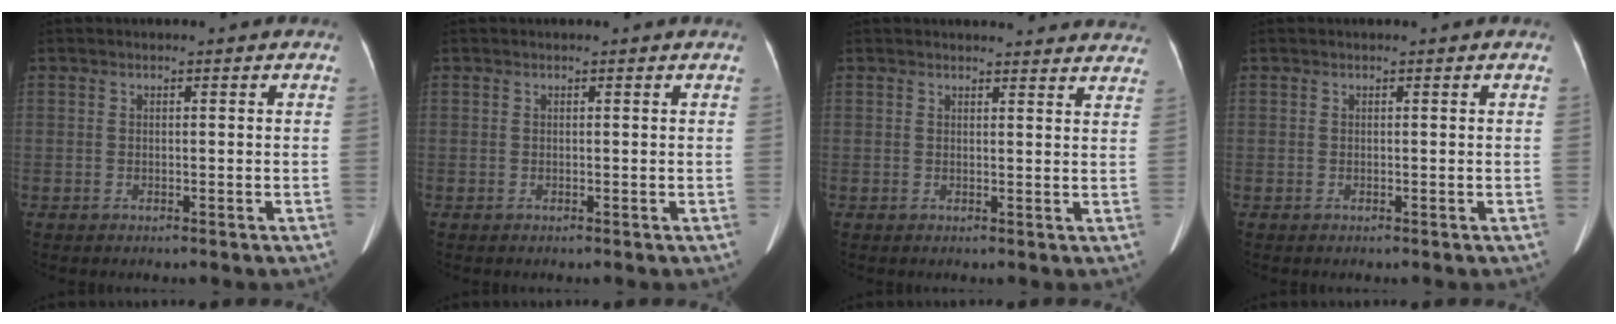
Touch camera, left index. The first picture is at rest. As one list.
[{"total": 0.6, "force": [0.6, 0.0, 0.1], "torque": [-0.007, -0.002, 0.006]}, {"total": 14.1, "force": [13.6, 2.5, 2.7], "torque": [-0.003, -0.015, 0.133]}, {"total": 0.0}]